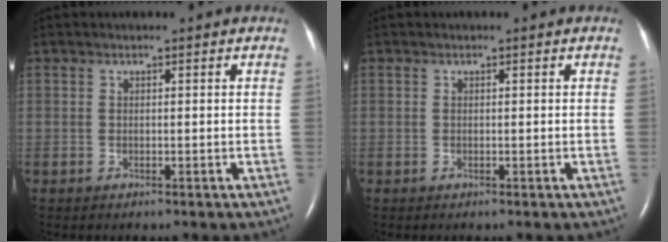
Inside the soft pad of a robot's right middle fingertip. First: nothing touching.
{"total": 0.0}